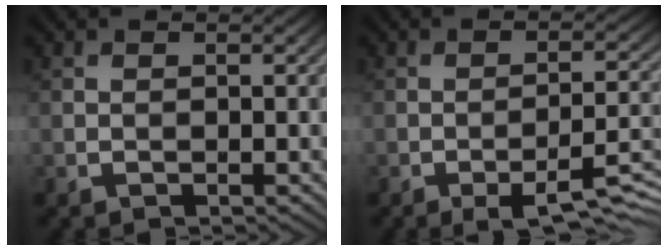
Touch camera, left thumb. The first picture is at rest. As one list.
[{"total": 7.7, "force": [-4.4, 1.8, 6.0], "torque": [-0.092, 0.003, -0.060]}]